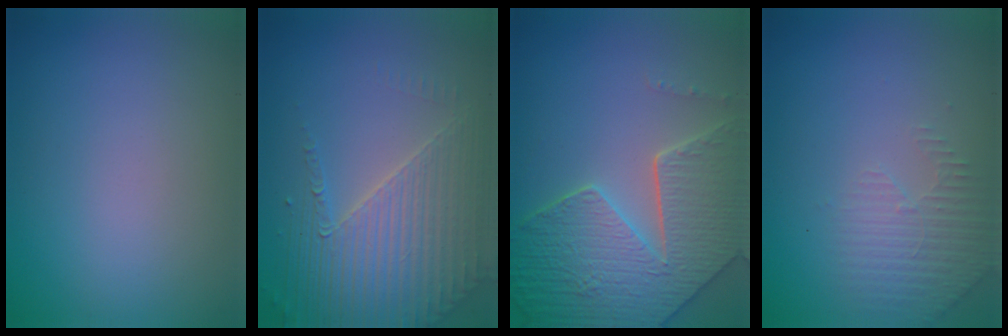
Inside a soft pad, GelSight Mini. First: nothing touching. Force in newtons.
{"total": 4.2, "press": 3.9, "slide": 1.4}
{"total": 8.8, "press": 6.3, "slide": 6.2}
{"total": 2.3, "press": 2.2, "slide": 0.6}